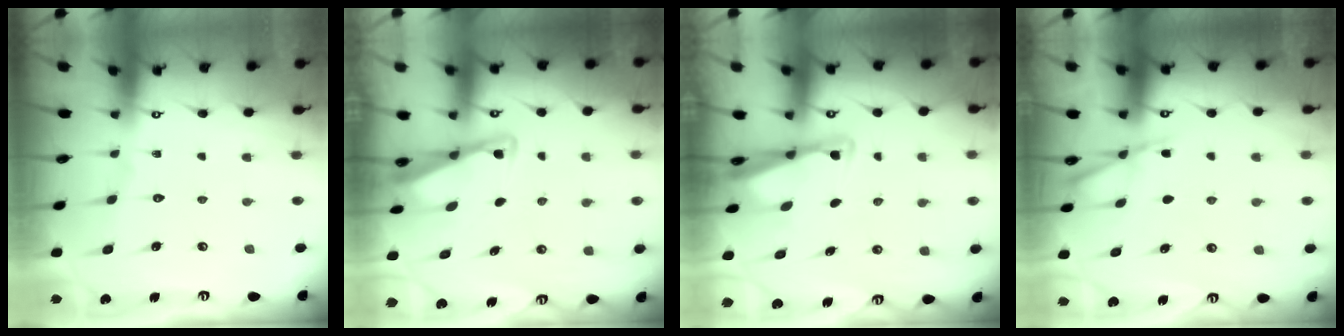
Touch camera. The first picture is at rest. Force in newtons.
{"total": 2.7, "press": 2.7, "slide": 0.3}
{"total": 2.4, "press": 2.4, "slide": 0.5}
{"total": 3.1, "press": 3.1, "slide": 0.5}